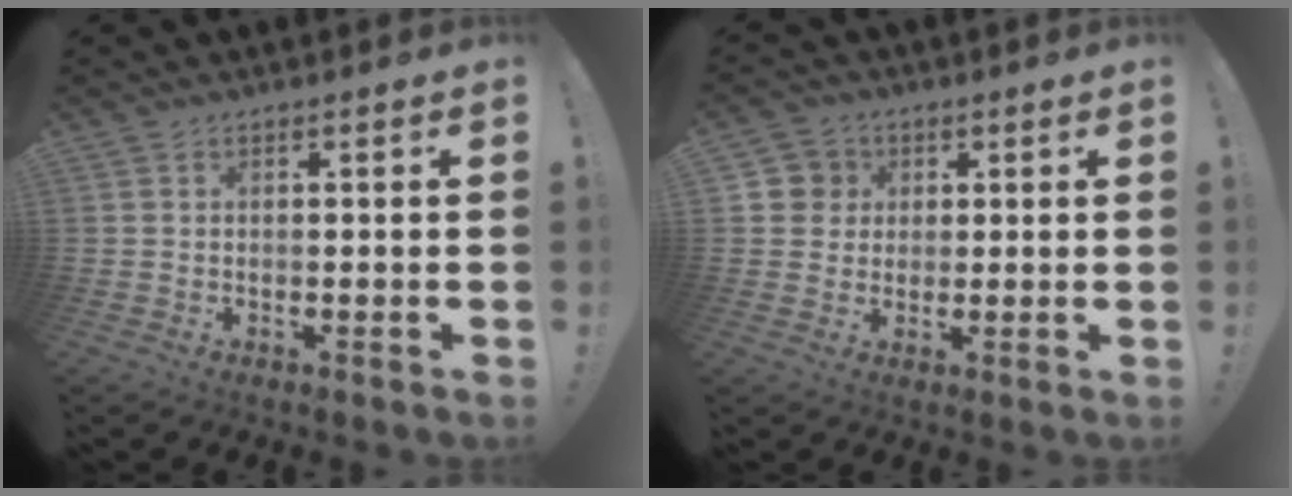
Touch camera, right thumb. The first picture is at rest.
{"total": 6.1, "force": [1.3, 5.8, 1.1], "torque": [-0.016, -0.004, 0.028]}